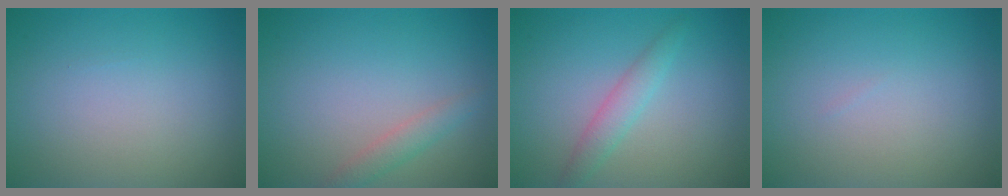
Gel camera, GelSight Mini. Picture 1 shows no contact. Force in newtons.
{"total": 1.6, "press": 1.6, "slide": 0.2}
{"total": 2.0, "press": 2.0, "slide": 0.0}
{"total": 0.0}